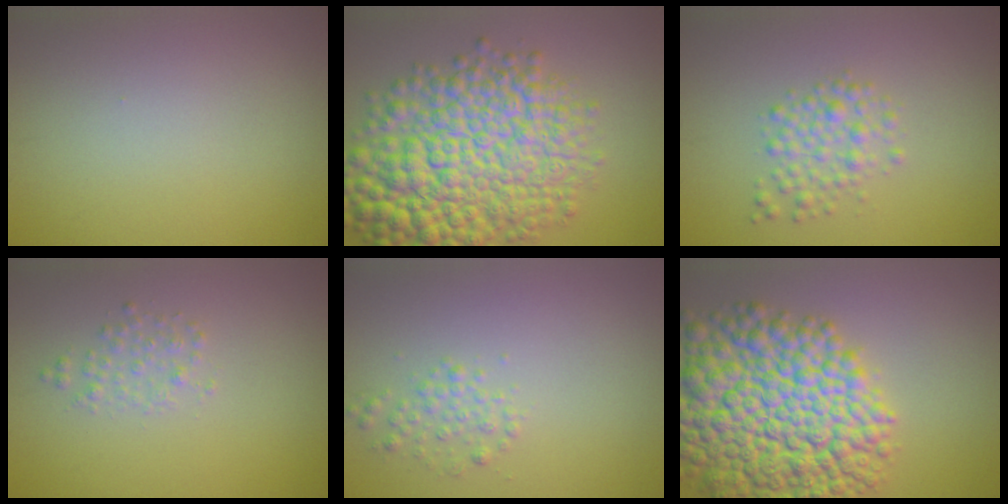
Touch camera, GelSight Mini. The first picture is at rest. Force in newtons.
{"total": 12.3, "press": 12.3, "slide": 0.2}
{"total": 2.6, "press": 2.6, "slide": 0.1}
{"total": 1.4, "press": 1.4, "slide": 0.0}
{"total": 1.5, "press": 1.5, "slide": 0.0}
{"total": 14.1, "press": 14.1, "slide": 0.3}